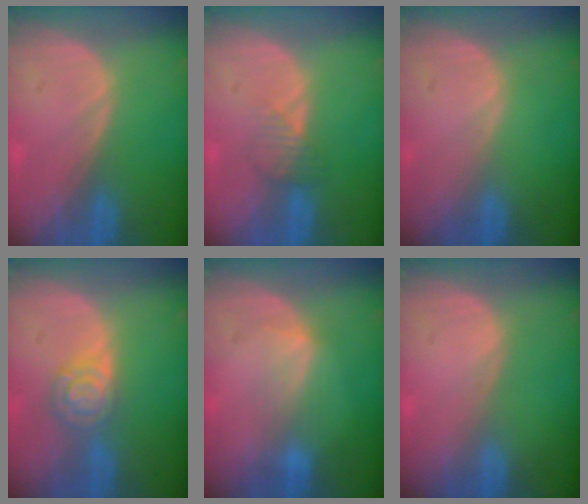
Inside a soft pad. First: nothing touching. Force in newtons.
{"total": 2.4, "press": 2.4, "slide": 0.1}
{"total": 0.0}
{"total": 5.3, "press": 4.6, "slide": 2.6}
{"total": 3.2, "press": 3.2, "slide": 0.4}
{"total": 0.0}